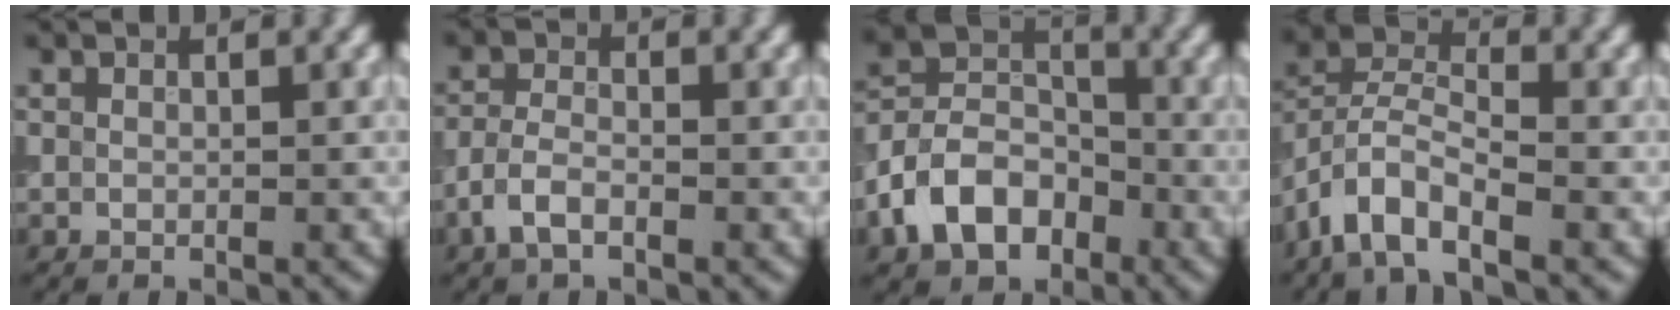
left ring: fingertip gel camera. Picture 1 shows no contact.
{"total": 2.7, "force": [-1.6, 1.2, 1.8], "torque": [-0.040, 0.005, -0.040]}
{"total": 7.1, "force": [-3.4, 4.9, 3.8], "torque": [-0.068, 0.004, -0.078]}
{"total": 5.7, "force": [-3.7, 2.5, 3.7], "torque": [-0.064, 0.006, -0.082]}